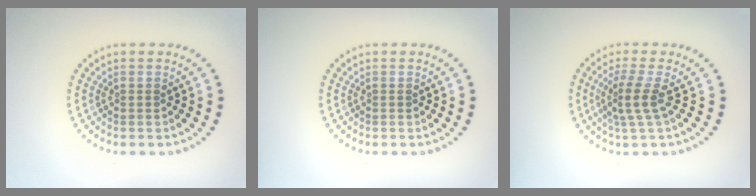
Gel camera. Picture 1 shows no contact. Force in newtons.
{"total": 0.0}
{"total": 2.7, "press": 1.9, "slide": 1.9}